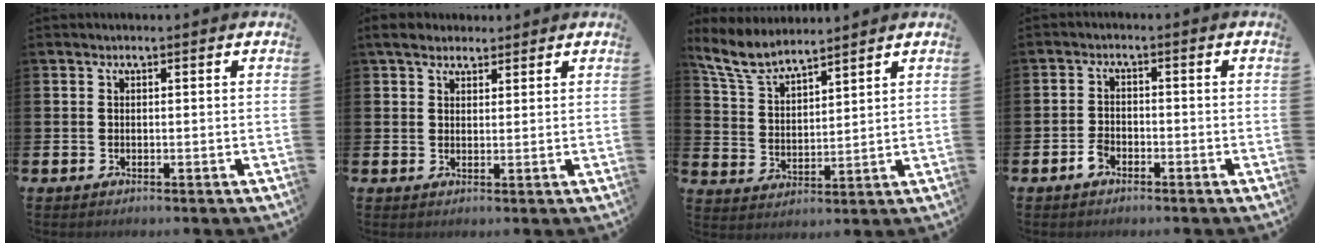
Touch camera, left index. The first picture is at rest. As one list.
[{"total": 4.0, "force": [3.4, 1.8, 1.1], "torque": [-0.012, -0.006, 0.059]}, {"total": 6.8, "force": [6.3, 1.2, 2.2], "torque": [-0.069, -0.030, 0.115]}, {"total": 2.1, "force": [-1.4, 1.2, 0.9], "torque": [-0.023, 0.007, -0.029]}]